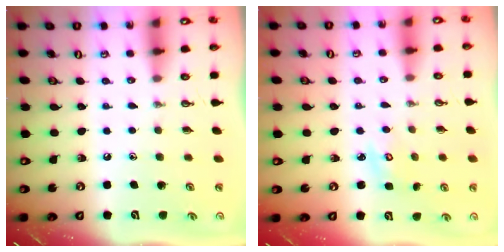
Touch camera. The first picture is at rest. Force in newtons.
{"total": 3.0, "press": 3.0, "slide": 0.3}